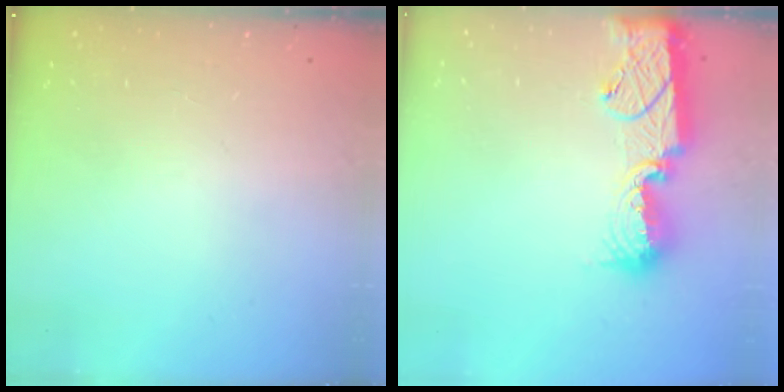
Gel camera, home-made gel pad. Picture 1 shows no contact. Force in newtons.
{"total": 13.4, "press": 13.2, "slide": 2.3}